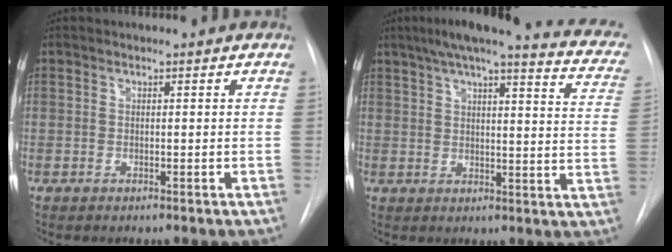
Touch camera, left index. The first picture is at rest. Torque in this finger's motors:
{"motor_torque": [0.74, -1.07, 0.25, 0.04]}